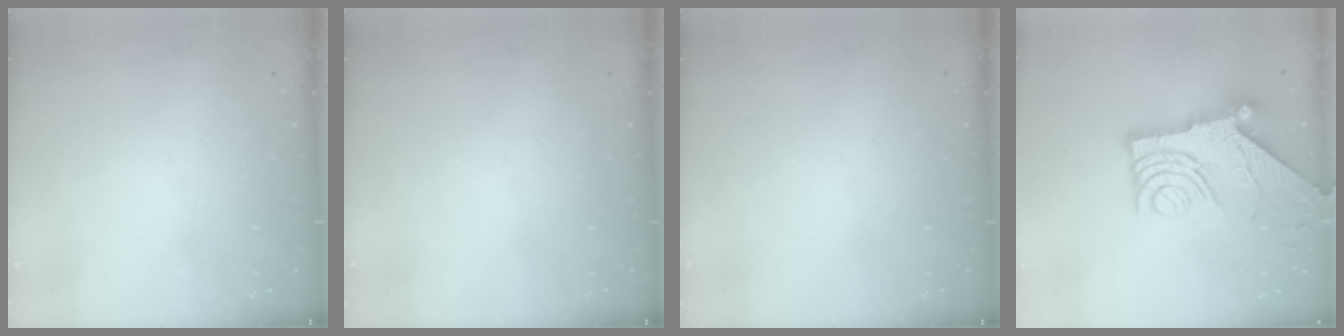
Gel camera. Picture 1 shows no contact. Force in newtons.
{"total": 0.0}
{"total": 0.0}
{"total": 12.6, "press": 12.6, "slide": 1.5}